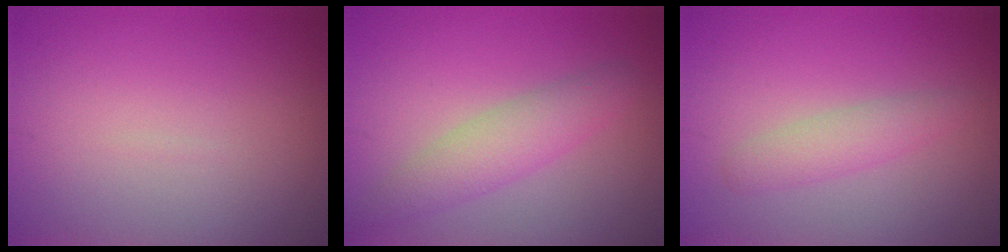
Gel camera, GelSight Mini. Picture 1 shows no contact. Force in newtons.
{"total": 3.4, "press": 3.4, "slide": 0.1}
{"total": 2.2, "press": 2.2, "slide": 0.1}